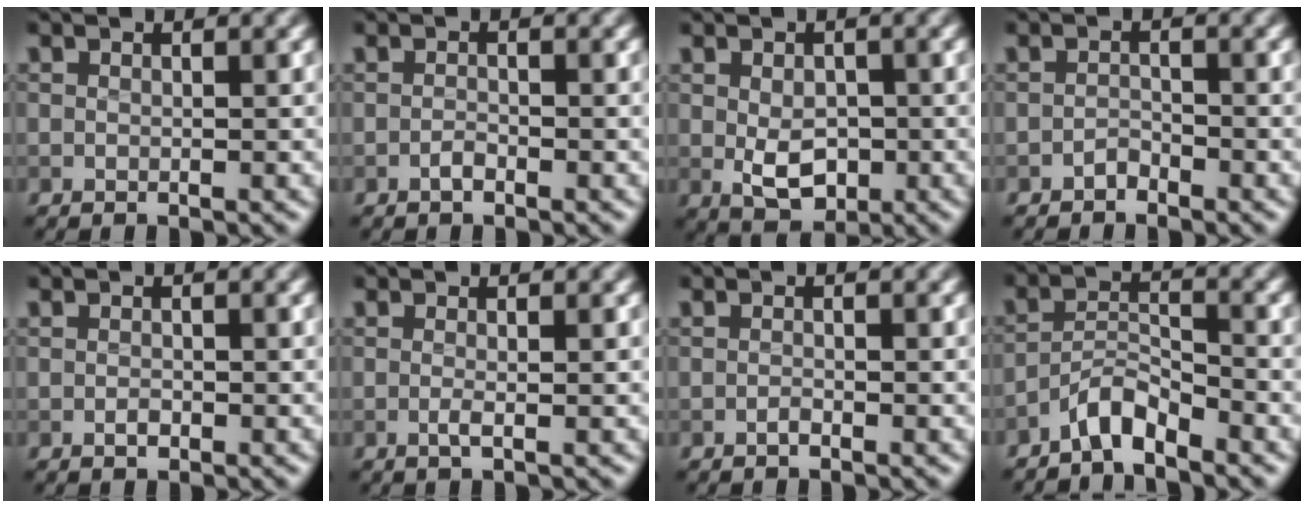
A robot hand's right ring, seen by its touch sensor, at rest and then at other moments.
{"total": 0.8, "force": [-0.6, 0.3, 0.5], "torque": [-0.011, 0.003, -0.012]}
{"total": 3.7, "force": [-0.5, 2.4, 2.8], "torque": [-0.049, -0.004, -0.004]}
{"total": 1.0, "force": [-0.9, 0.4, 0.2], "torque": [-0.003, 0.004, -0.016]}
{"total": 0.7, "force": [-0.3, 0.4, 0.5], "torque": [-0.009, 0.001, -0.004]}
{"total": 1.1, "force": [-0.1, 0.3, 1.1], "torque": [-0.020, -0.002, -0.004]}
{"total": 0.5, "force": [-0.4, 0.2, 0.3], "torque": [-0.007, 0.003, -0.007]}
{"total": 3.0, "force": [-2.6, 0.6, 1.4], "torque": [-0.024, 0.013, -0.054]}